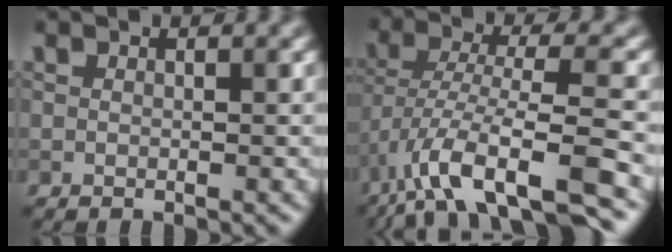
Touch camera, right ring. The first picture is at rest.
{"total": 9.3, "force": [-5.3, 2.5, 7.2], "torque": [-0.127, 0.004, -0.098]}